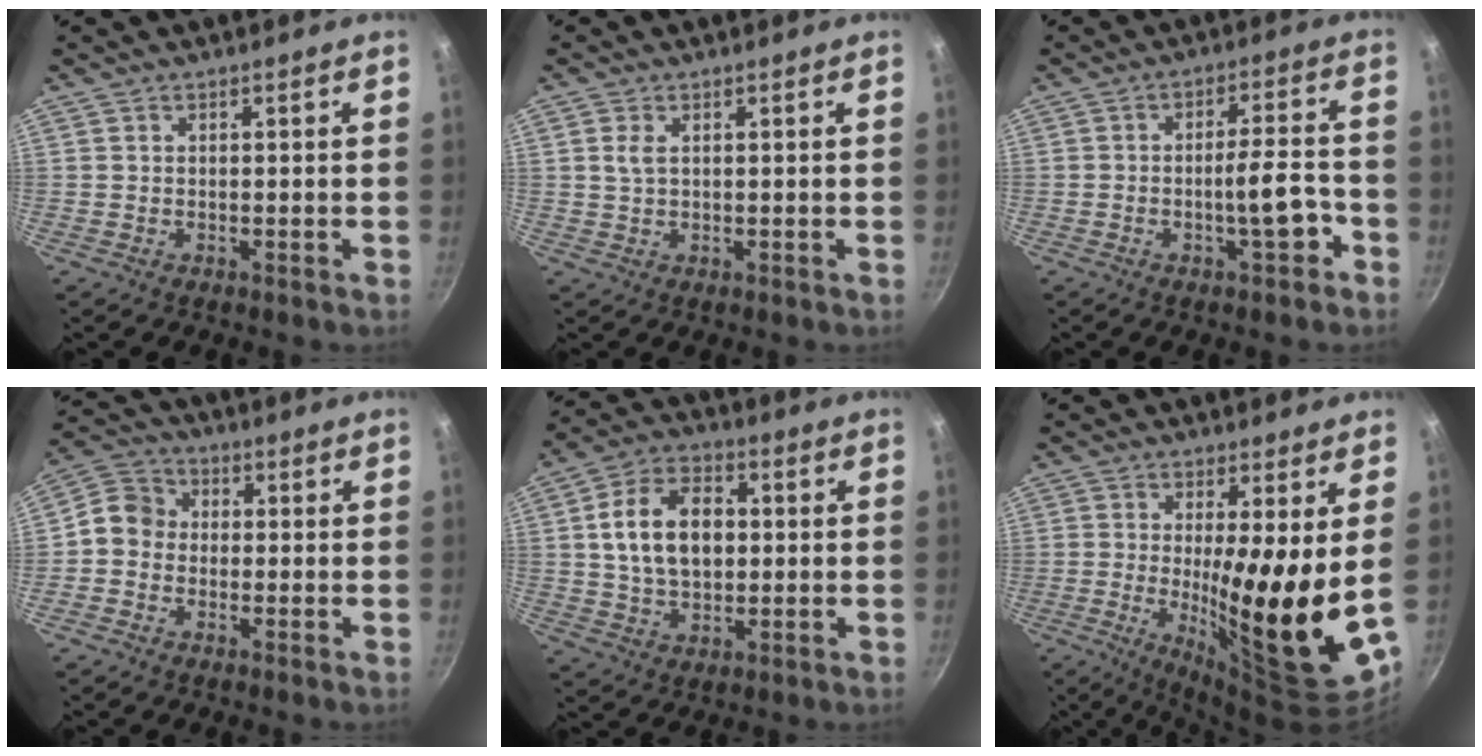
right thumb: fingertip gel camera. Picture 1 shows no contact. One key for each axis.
{"total": 1.9, "fx": 0.3, "fy": 1.1, "fz": 1.5, "tx": -0.032, "ty": 0.002, "tz": 0.004}
{"total": 7.7, "fx": -3.3, "fy": 2.1, "fz": 6.6, "tx": -0.080, "ty": 0.031, "tz": -0.046}
{"total": 6.7, "fx": -0.8, "fy": 5.9, "fz": 3.0, "tx": -0.033, "ty": 0.020, "tz": -0.041}
{"total": 13.7, "fx": 1.5, "fy": 9.1, "fz": 10.2, "tx": -0.154, "ty": 0.014, "tz": 0.020}
{"total": 16.8, "fx": 0.8, "fy": 2.9, "fz": 16.5, "tx": -0.248, "ty": -0.038, "tz": 0.019}